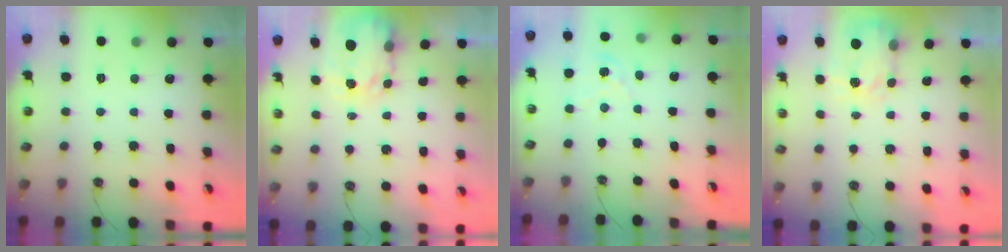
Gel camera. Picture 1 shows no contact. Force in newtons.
{"total": 3.9, "press": 3.9, "slide": 0.3}
{"total": 1.6, "press": 1.6, "slide": 0.2}
{"total": 3.7, "press": 3.6, "slide": 0.7}